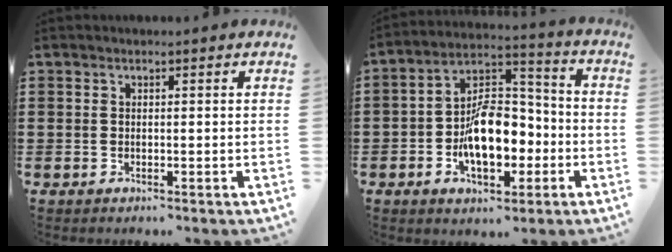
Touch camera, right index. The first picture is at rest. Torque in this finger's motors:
{"motor_torque": [1.47, 0.67, 1.06, 0.21]}